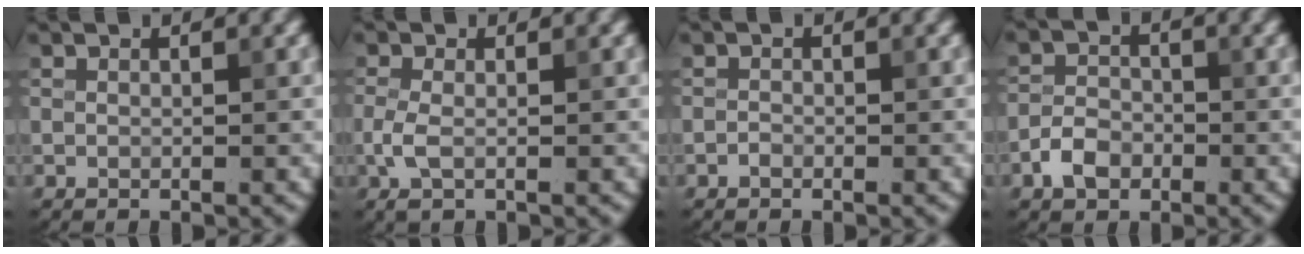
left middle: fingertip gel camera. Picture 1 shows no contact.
{"total": 1.8, "force": [-0.4, 0.7, 1.6], "torque": [-0.040, -0.002, -0.013]}
{"total": 0.5, "force": [-0.4, 0.3, 0.2], "torque": [-0.002, 0.000, -0.009]}
{"total": 2.9, "force": [-1.5, 2.0, 1.5], "torque": [-0.025, 0.006, -0.034]}